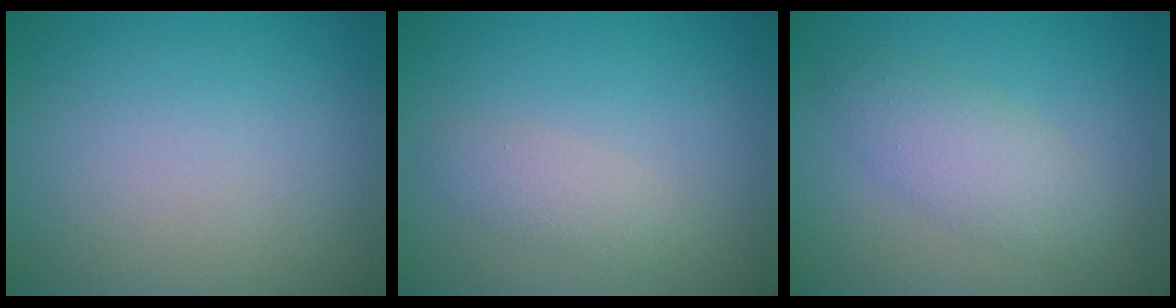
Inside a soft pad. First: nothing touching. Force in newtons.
{"total": 1.8, "press": 1.8, "slide": 0.2}
{"total": 3.3, "press": 3.3, "slide": 0.1}